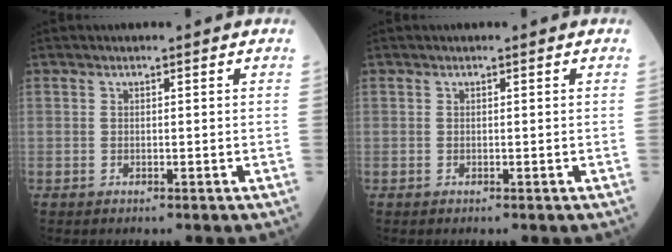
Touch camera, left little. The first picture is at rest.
{"total": 0.0}